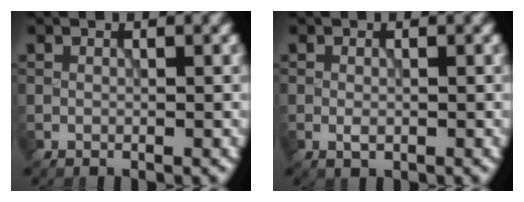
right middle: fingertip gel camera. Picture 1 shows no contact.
{"total": 0.9, "force": [-0.3, 0.4, 0.7], "torque": [-0.017, -0.001, -0.005]}